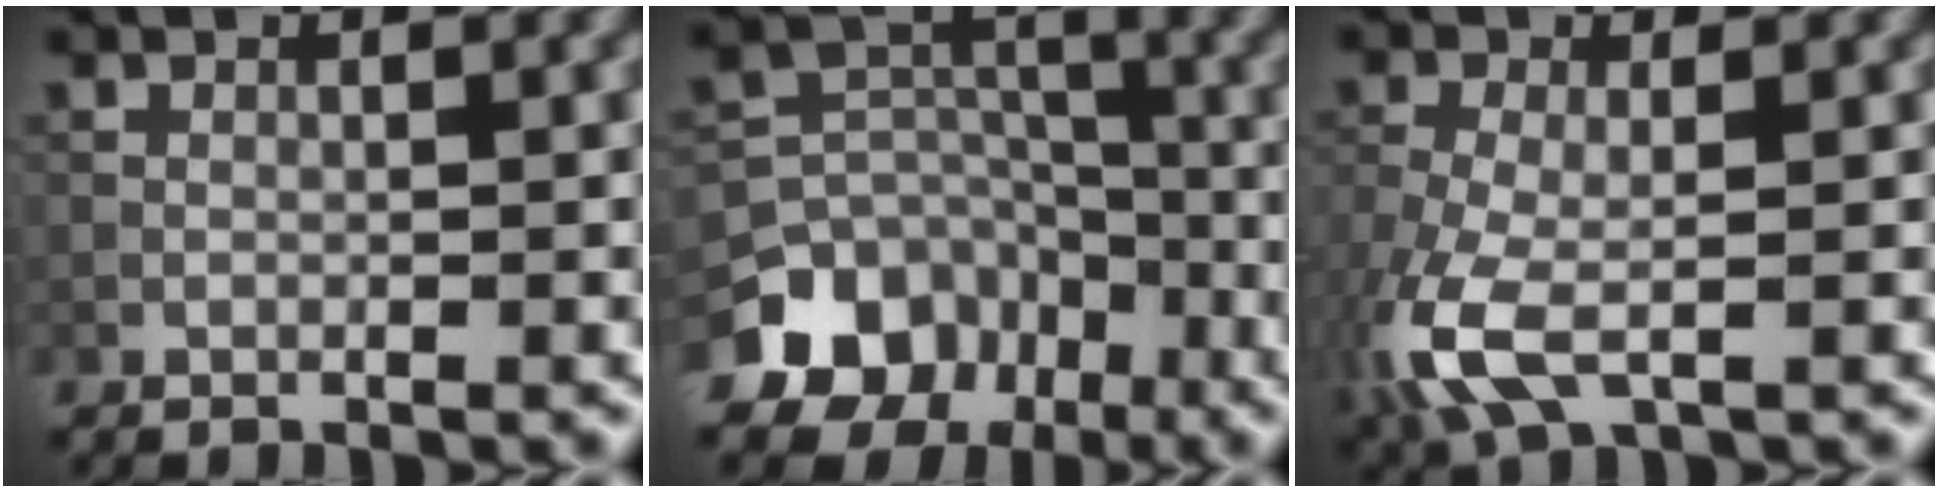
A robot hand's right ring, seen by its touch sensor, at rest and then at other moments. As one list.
[{"total": 11.3, "force": [-7.4, 8.2, 2.3], "torque": [-0.050, 0.002, -0.128]}, {"total": 6.5, "force": [-2.4, 3.0, 5.2], "torque": [-0.146, -0.016, -0.056]}]